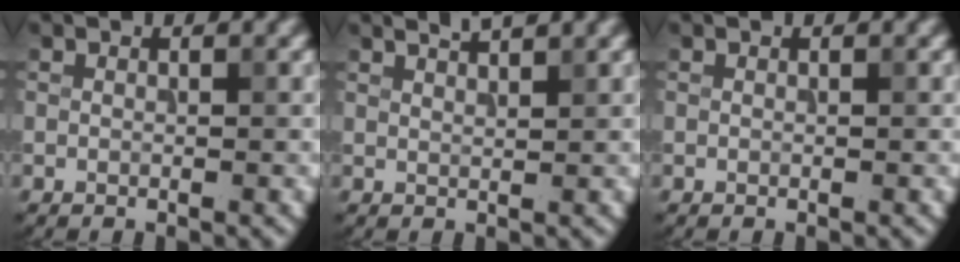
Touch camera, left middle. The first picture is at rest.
{"total": 2.4, "force": [1.9, 0.6, 1.3], "torque": [-0.002, 0.008, 0.011]}
{"total": 0.0}